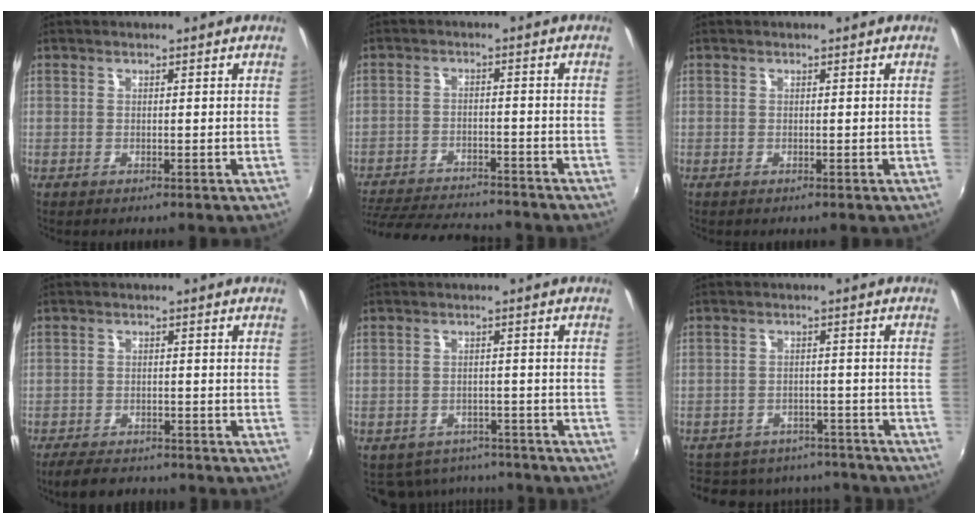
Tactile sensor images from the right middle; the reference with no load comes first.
{"total": 17.6, "force": [-15.5, 4.3, 7.0], "torque": [-0.157, -0.016, -0.230]}
{"total": 0.0}
{"total": 6.6, "force": [-5.7, 2.4, 2.4], "torque": [-0.068, -0.005, -0.091]}
{"total": 8.8, "force": [-7.5, 4.2, 1.7], "torque": [-0.047, 0.005, -0.095]}
{"total": 17.0, "force": [-14.7, 7.1, 5.0], "torque": [-0.117, 0.024, -0.186]}